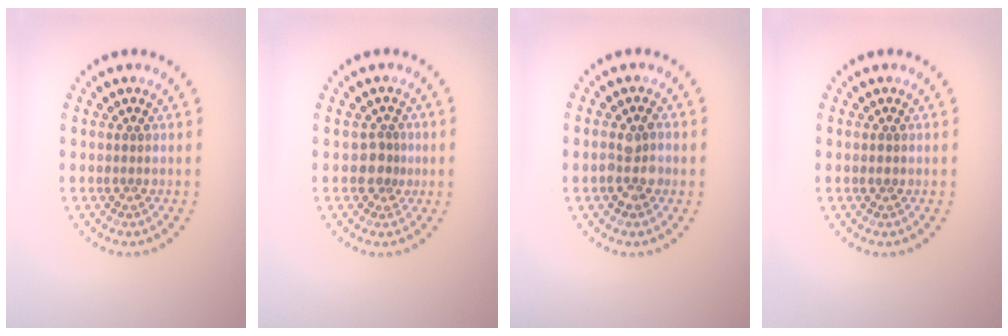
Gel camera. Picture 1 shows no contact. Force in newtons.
{"total": 1.9, "press": 1.5, "slide": 1.1}
{"total": 2.3, "press": 2.3, "slide": 0.5}
{"total": 0.5, "press": 0.5, "slide": 0.0}